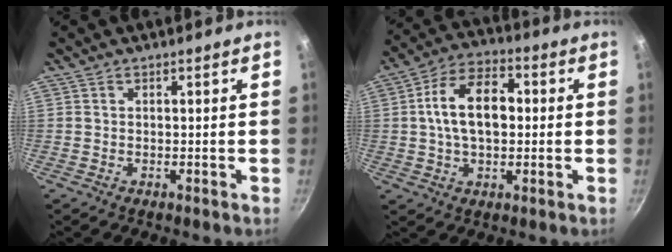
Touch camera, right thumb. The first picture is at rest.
{"total": 13.1, "force": [1.0, 8.0, 10.3], "torque": [-0.155, 0.028, 0.006]}